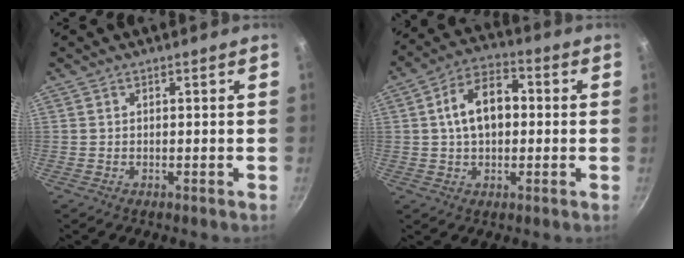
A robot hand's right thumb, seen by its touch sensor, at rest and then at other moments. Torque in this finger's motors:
{"motor_torque": [-0.84, 0.56, 0.92, -0.16, 0.10]}